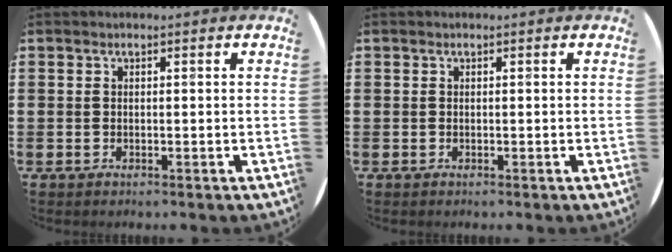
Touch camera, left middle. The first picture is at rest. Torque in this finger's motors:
{"motor_torque": [0.00, 0.00, 0.00, 0.00]}